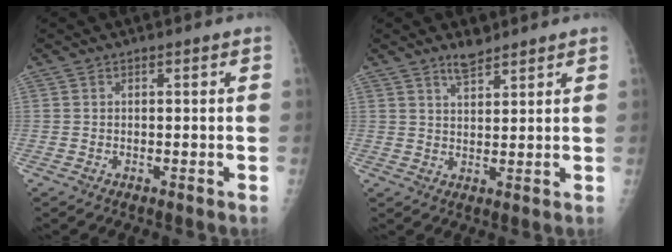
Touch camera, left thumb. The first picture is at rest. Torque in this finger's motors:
{"motor_torque": [0.25, 0.27, -0.18, -0.18, 0.02]}